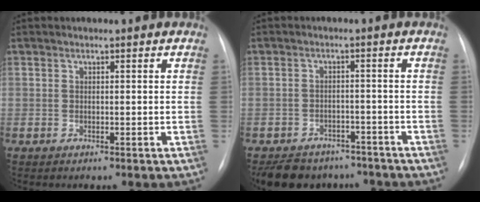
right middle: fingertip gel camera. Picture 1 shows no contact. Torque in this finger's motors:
{"motor_torque": [0.08, -0.19, 0.05, 0.03]}